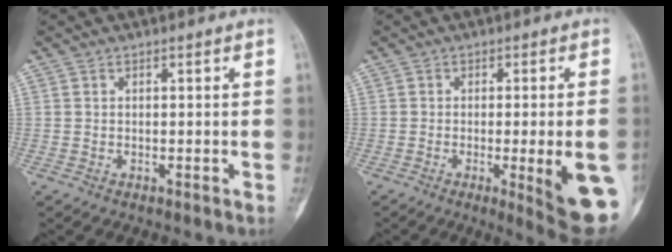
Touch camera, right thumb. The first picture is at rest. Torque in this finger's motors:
{"motor_torque": [-0.11, 0.71, 0.13, 0.05, 0.05]}